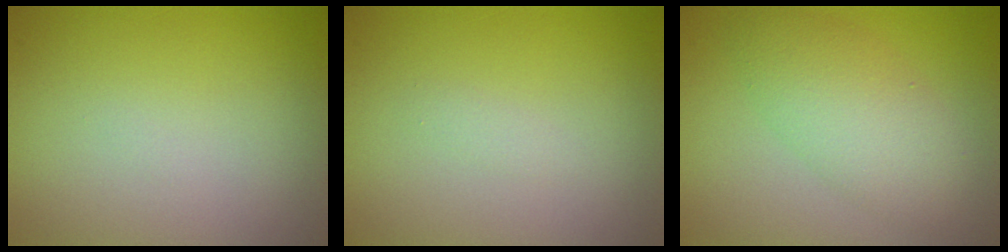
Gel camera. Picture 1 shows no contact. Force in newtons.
{"total": 0.6, "press": 0.6, "slide": 0.0}
{"total": 4.9, "press": 4.9, "slide": 0.1}